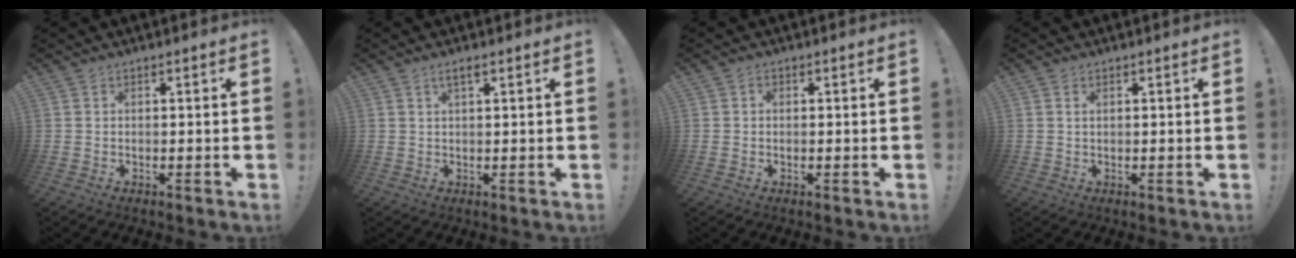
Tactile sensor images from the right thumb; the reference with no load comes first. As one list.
[{"total": 3.9, "force": [1.9, 1.2, 3.2], "torque": [-0.061, 0.000, 0.032]}, {"total": 0.7, "force": [-0.3, 0.5, 0.4], "torque": [-0.016, 0.006, -0.004]}, {"total": 0.8, "force": [0.4, 0.7, 0.3], "torque": [-0.002, -0.001, 0.006]}]